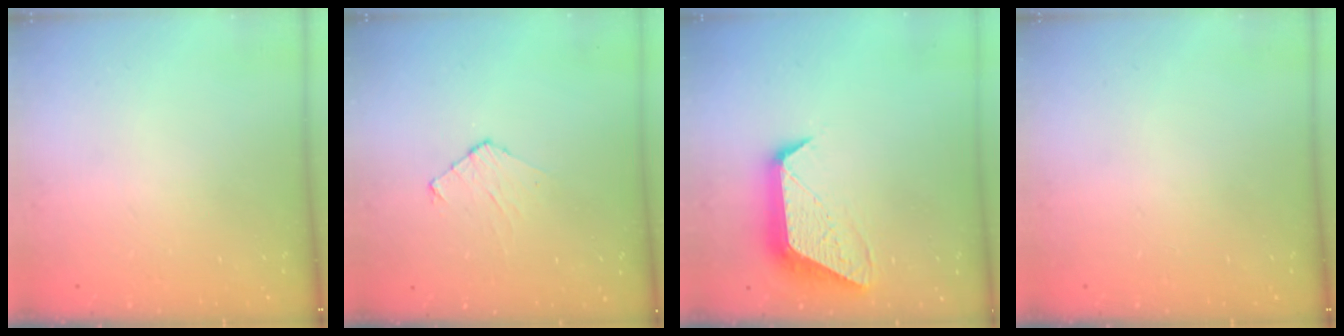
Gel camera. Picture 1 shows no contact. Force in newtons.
{"total": 4.6, "press": 4.6, "slide": 0.5}
{"total": 12.1, "press": 12.1, "slide": 0.6}
{"total": 0.0}